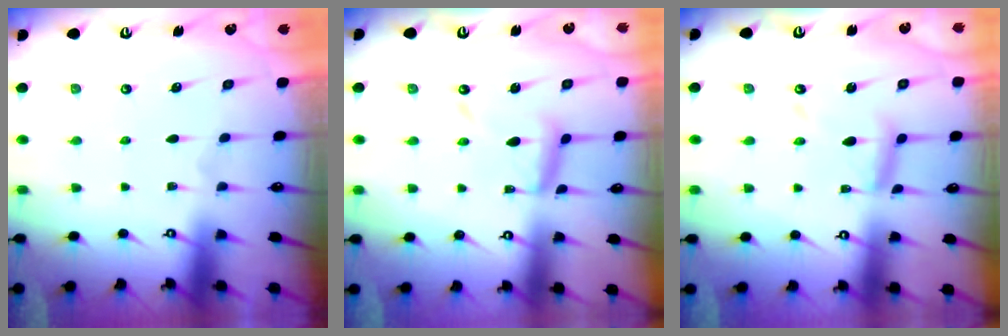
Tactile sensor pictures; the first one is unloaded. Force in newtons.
{"total": 10.5, "press": 10.5, "slide": 1.0}
{"total": 10.4, "press": 10.4, "slide": 0.7}